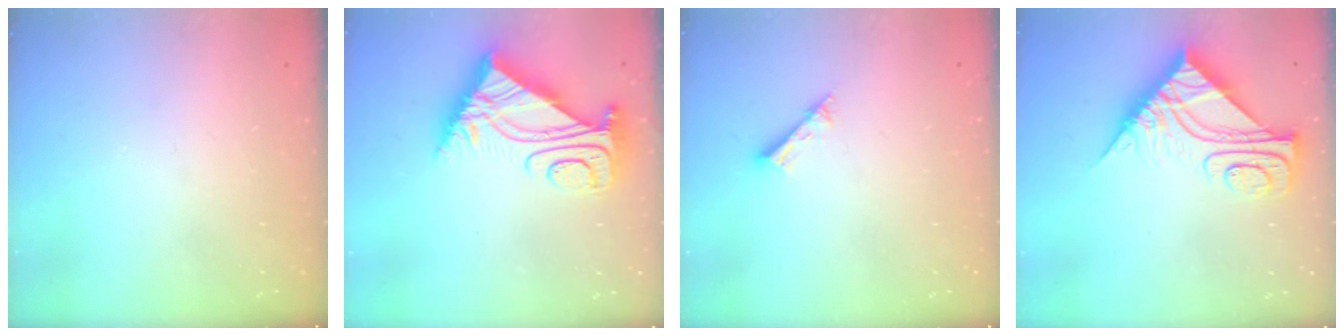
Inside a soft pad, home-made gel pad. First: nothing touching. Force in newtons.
{"total": 11.1, "press": 11.1, "slide": 1.0}
{"total": 2.6, "press": 2.6, "slide": 0.1}
{"total": 11.6, "press": 11.5, "slide": 1.1}